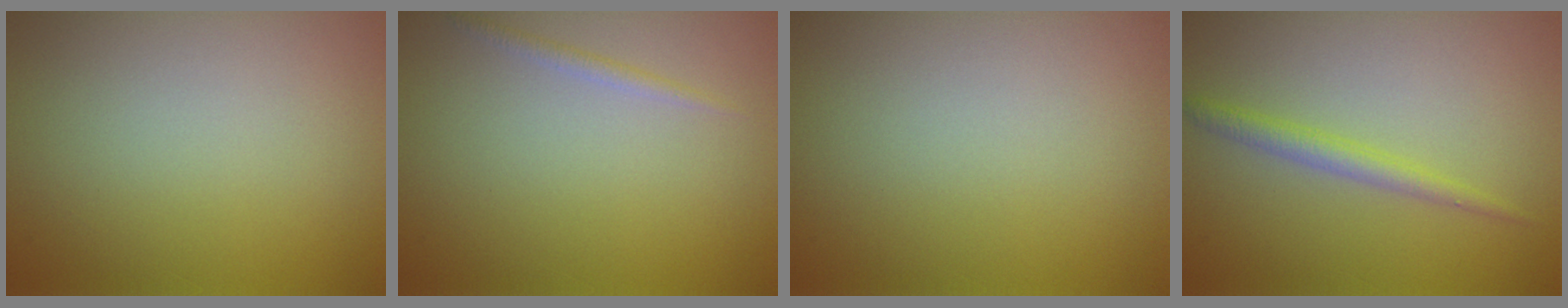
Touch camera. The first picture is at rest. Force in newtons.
{"total": 0.9, "press": 0.9, "slide": 0.1}
{"total": 0.0}
{"total": 1.8, "press": 1.8, "slide": 0.1}